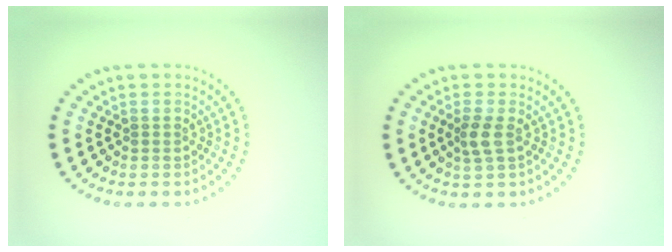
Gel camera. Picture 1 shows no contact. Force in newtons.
{"total": 1.6, "press": 1.4, "slide": 0.7}